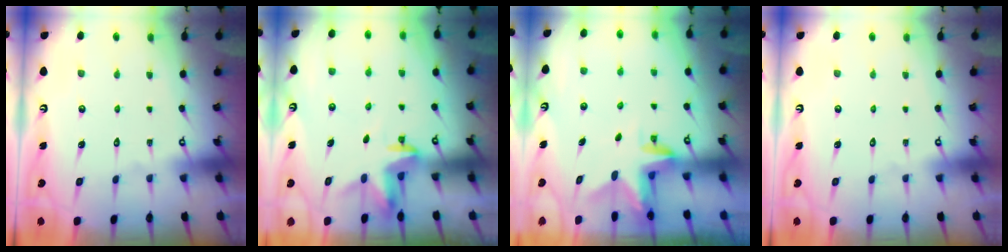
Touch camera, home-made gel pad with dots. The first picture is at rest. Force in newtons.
{"total": 3.3, "press": 3.3, "slide": 0.3}
{"total": 3.1, "press": 3.0, "slide": 0.2}
{"total": 0.0}